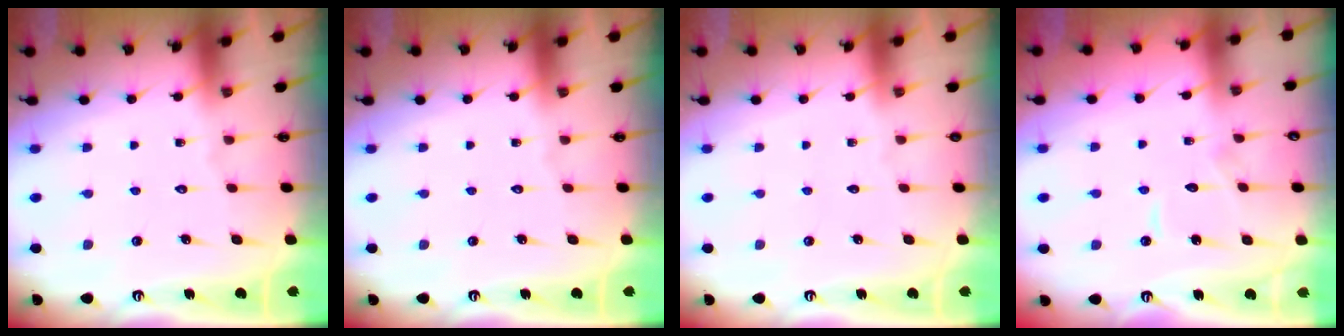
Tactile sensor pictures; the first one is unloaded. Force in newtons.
{"total": 0.0}
{"total": 0.0}
{"total": 4.4, "press": 4.3, "slide": 0.5}